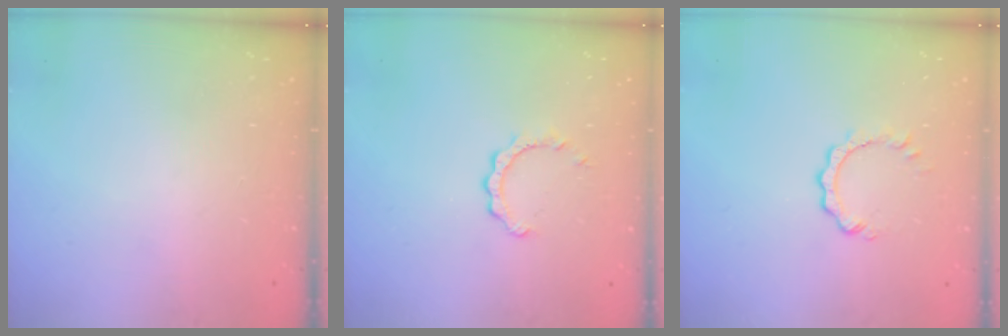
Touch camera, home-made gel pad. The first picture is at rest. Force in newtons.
{"total": 2.6, "press": 2.6, "slide": 0.2}
{"total": 2.8, "press": 2.8, "slide": 0.3}